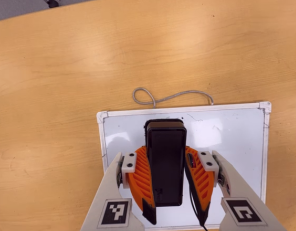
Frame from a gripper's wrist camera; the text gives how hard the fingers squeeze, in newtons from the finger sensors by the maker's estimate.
{"total": 7.9, "left": 6.3, "right": 9.5}